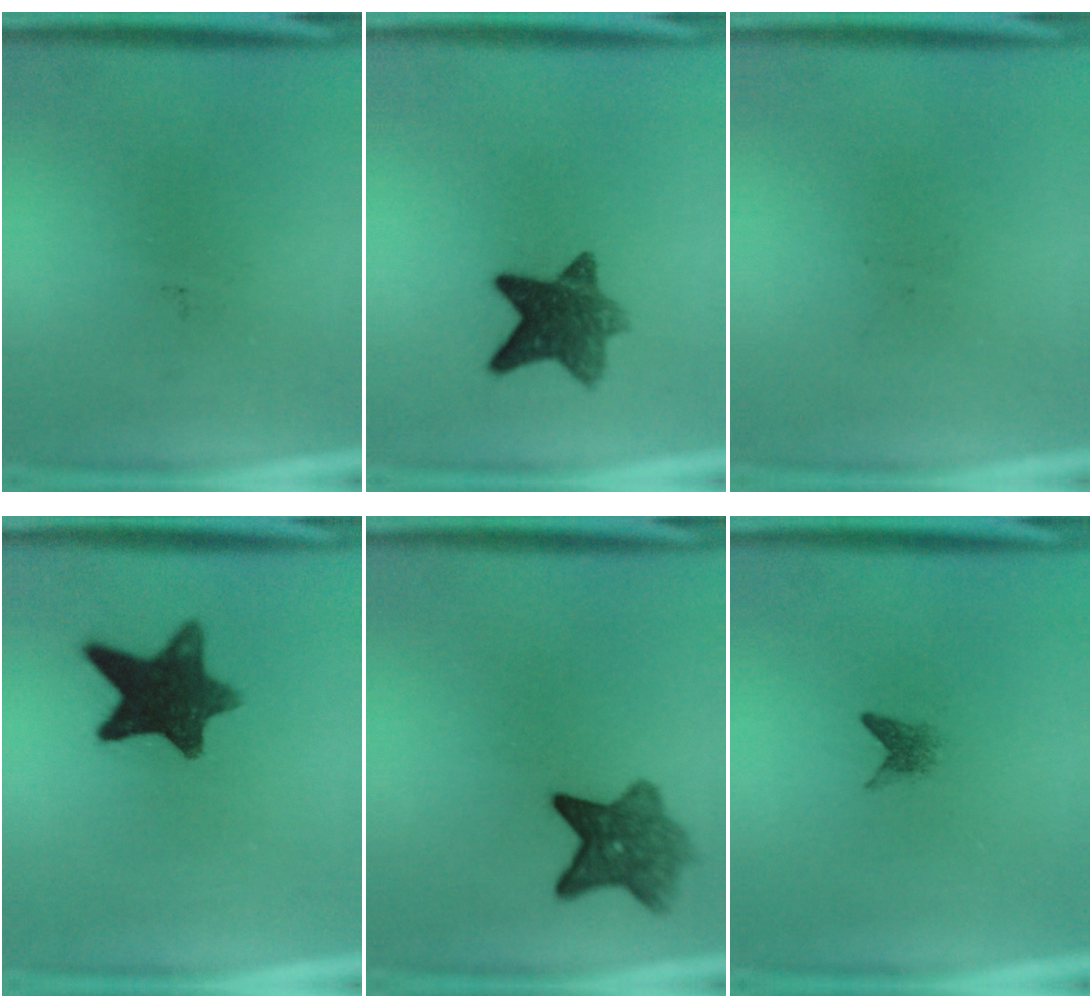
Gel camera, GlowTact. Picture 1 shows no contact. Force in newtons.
{"total": 9.0}
{"total": 0.0}
{"total": 11.4}
{"total": 6.8}
{"total": 1.5}